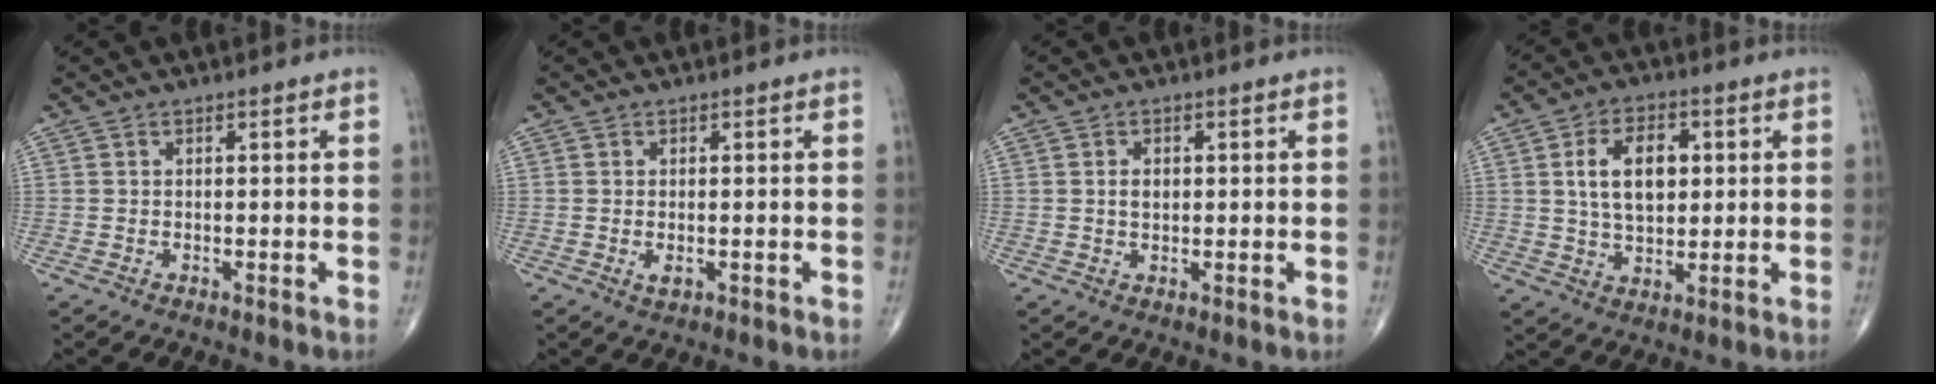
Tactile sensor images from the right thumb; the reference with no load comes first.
{"total": 1.7, "force": [-0.3, 0.8, 1.4], "torque": [-0.026, -0.005, -0.003]}
{"total": 2.6, "force": [0.4, 1.7, 1.9], "torque": [-0.028, 0.000, 0.009]}
{"total": 10.8, "force": [2.1, 6.6, 8.2], "torque": [-0.122, -0.001, 0.040]}